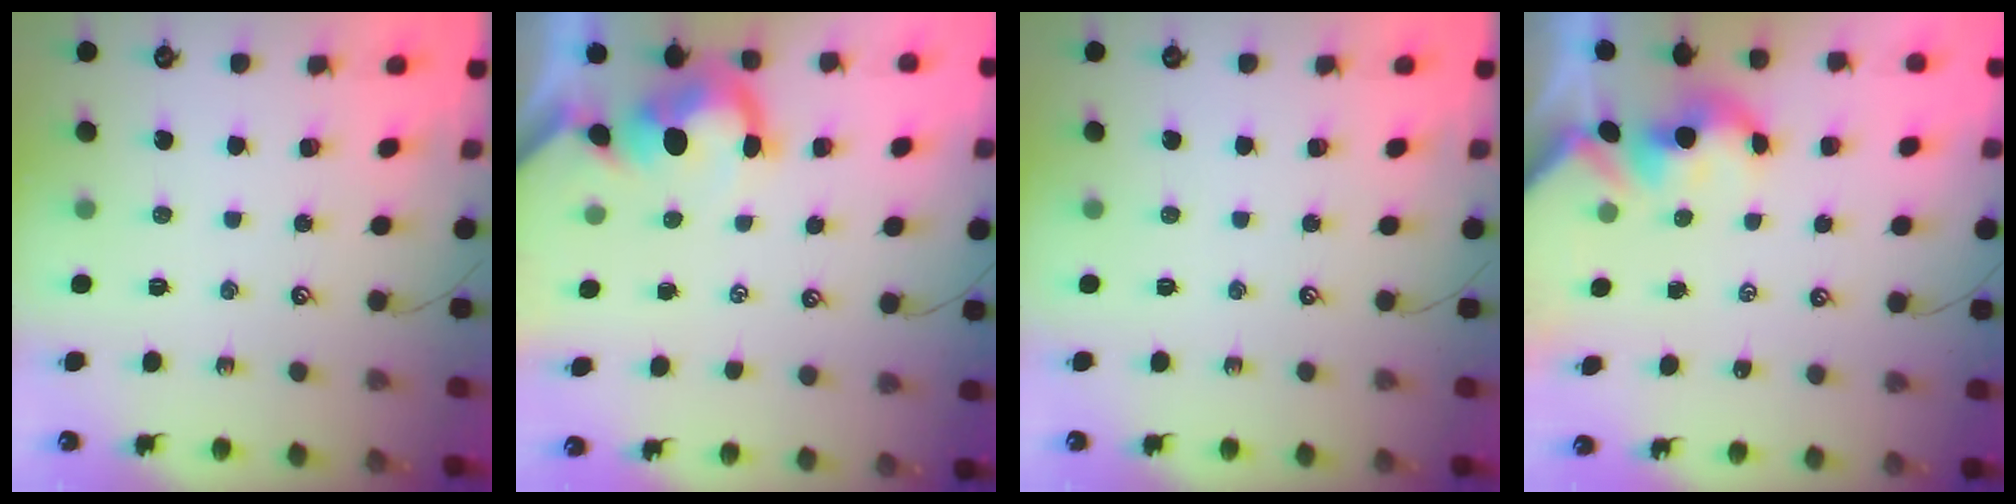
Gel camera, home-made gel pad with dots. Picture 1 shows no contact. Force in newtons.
{"total": 2.8, "press": 2.6, "slide": 0.9}
{"total": 0.0}
{"total": 1.7, "press": 1.7, "slide": 0.2}